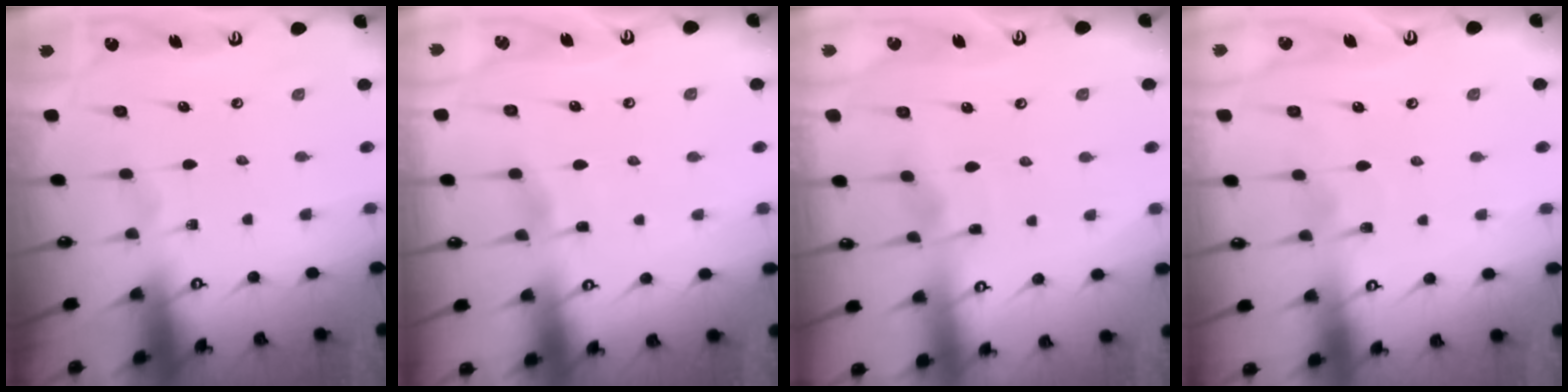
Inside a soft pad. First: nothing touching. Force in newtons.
{"total": 2.2, "press": 2.2, "slide": 0.3}
{"total": 2.6, "press": 2.6, "slide": 0.2}
{"total": 7.0, "press": 7.0, "slide": 0.5}